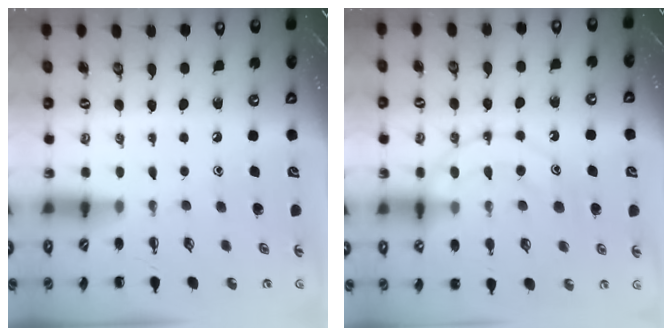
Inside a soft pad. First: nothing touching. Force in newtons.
{"total": 11.8, "press": 11.8, "slide": 0.9}